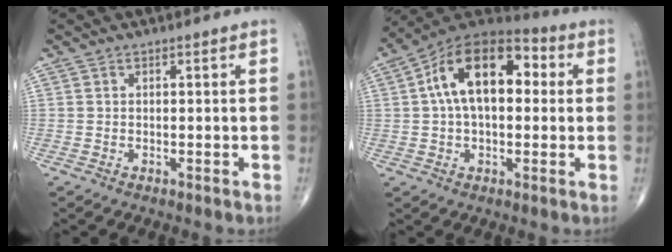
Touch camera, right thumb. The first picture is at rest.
{"total": 16.7, "force": [2.7, 9.5, 13.5], "torque": [-0.209, 0.035, 0.034]}